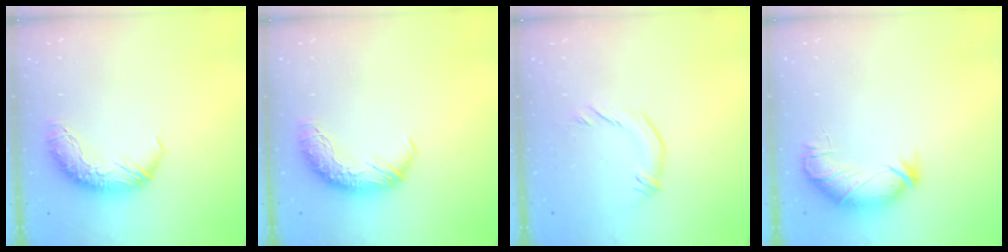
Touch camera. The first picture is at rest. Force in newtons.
{"total": 0.0}
{"total": 2.4, "press": 2.2, "slide": 1.1}
{"total": 3.8, "press": 3.5, "slide": 1.5}